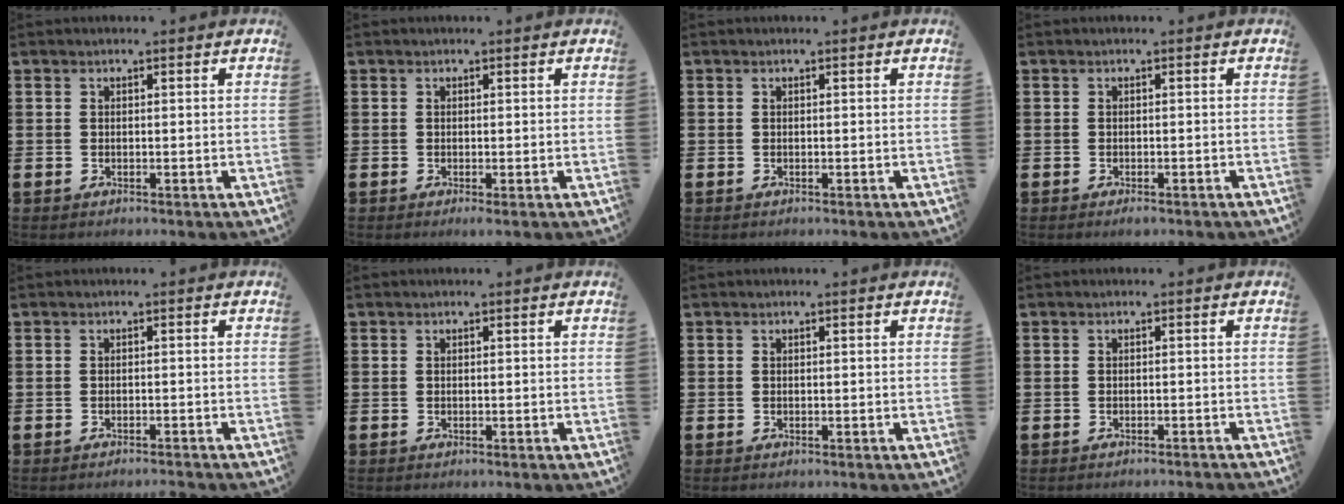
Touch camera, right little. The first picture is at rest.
{"total": 0.8, "force": [0.0, 0.1, 0.8], "torque": [-0.014, 0.000, 0.000]}
{"total": 0.0}
{"total": 0.7, "force": [-0.4, 0.1, 0.5], "torque": [-0.002, -0.006, -0.009]}
{"total": 0.8, "force": [-0.8, -0.2, 0.1], "torque": [-0.002, 0.000, -0.017]}
{"total": 0.0}
{"total": 0.0}
{"total": 0.6, "force": [-0.5, -0.2, 0.0], "torque": [0.000, -0.001, -0.011]}